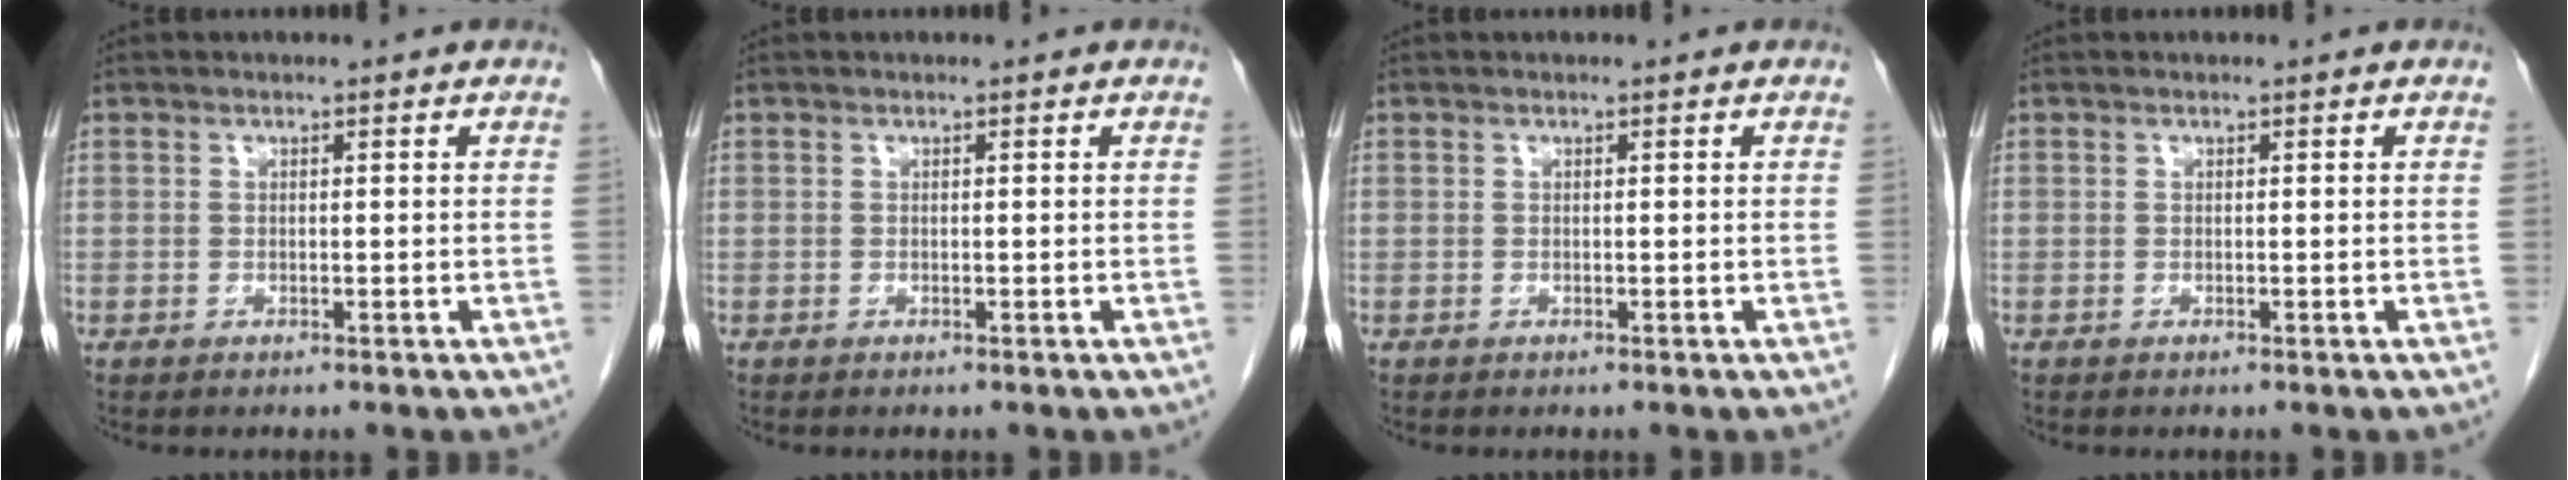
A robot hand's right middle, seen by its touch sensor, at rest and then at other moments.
{"total": 0.0}
{"total": 0.0}
{"total": 0.0}